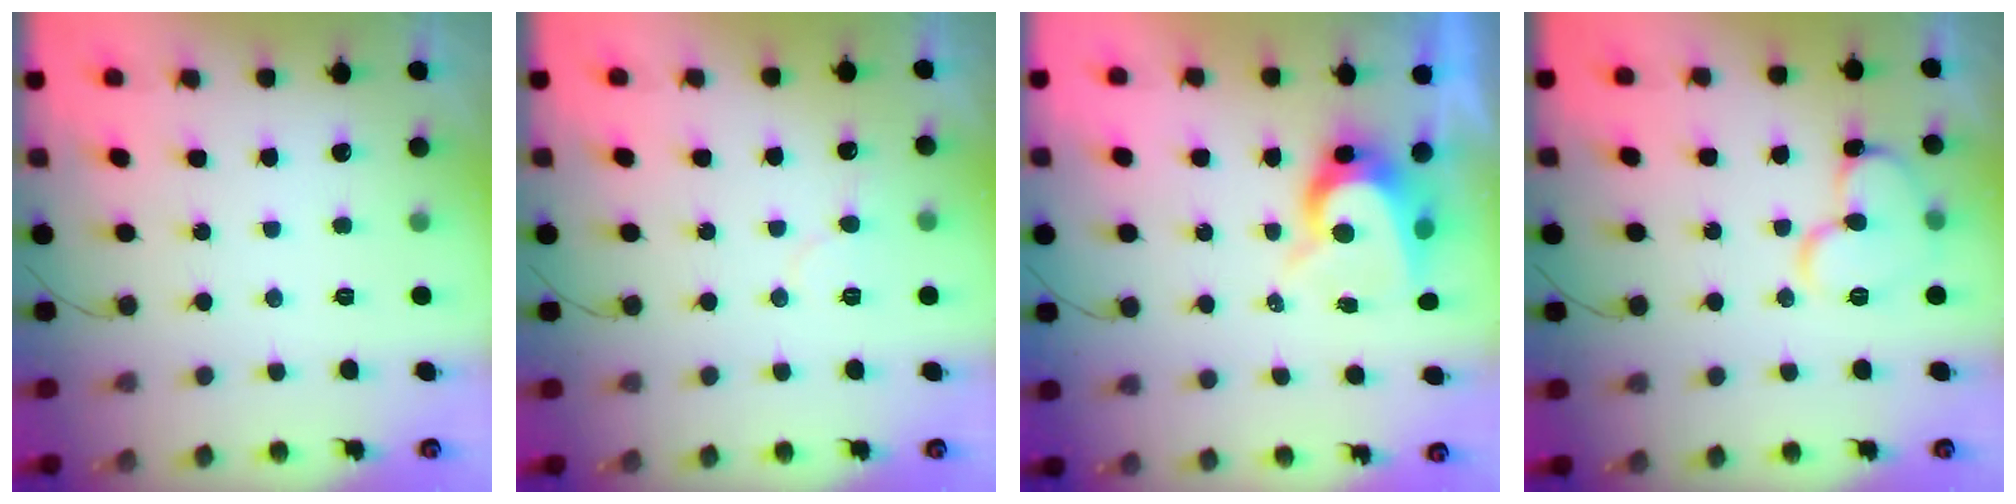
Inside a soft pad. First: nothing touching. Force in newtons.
{"total": 4.5, "press": 4.5, "slide": 0.4}
{"total": 7.8, "press": 7.8, "slide": 0.5}
{"total": 11.6, "press": 11.5, "slide": 1.6}